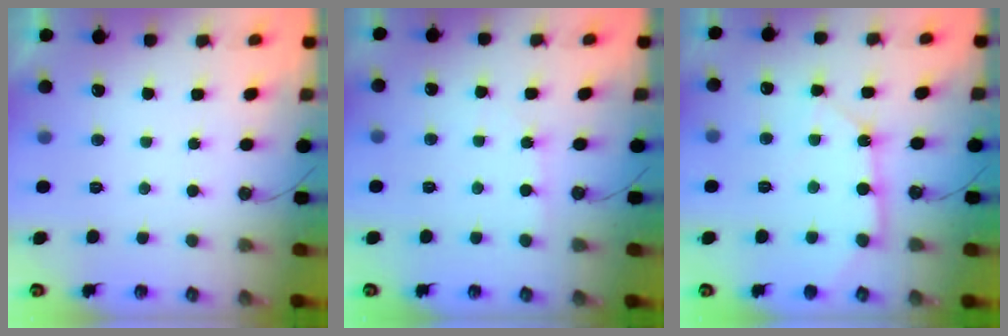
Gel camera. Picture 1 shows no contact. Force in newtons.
{"total": 2.7, "press": 2.7, "slide": 0.5}
{"total": 11.3, "press": 11.2, "slide": 1.2}